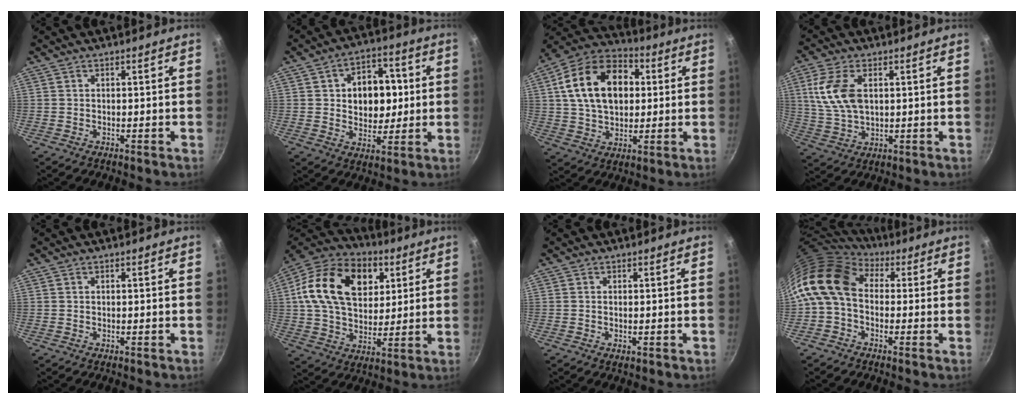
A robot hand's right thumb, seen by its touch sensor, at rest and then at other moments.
{"total": 12.8, "force": [1.7, 9.2, 8.7], "torque": [-0.082, 0.006, 0.023]}
{"total": 18.8, "force": [3.6, 12.8, 13.3], "torque": [-0.199, 0.020, 0.049]}
{"total": 10.4, "force": [2.5, 5.9, 8.2], "torque": [-0.163, -0.007, 0.053]}
{"total": 0.0}
{"total": 22.8, "force": [6.8, 15.5, 15.3], "torque": [-0.241, 0.003, 0.106]}
{"total": 1.2, "force": [-0.3, 0.6, 1.0], "torque": [-0.016, -0.002, -0.004]}
{"total": 12.8, "force": [1.3, 9.3, 8.7], "torque": [-0.155, 0.021, -0.001]}